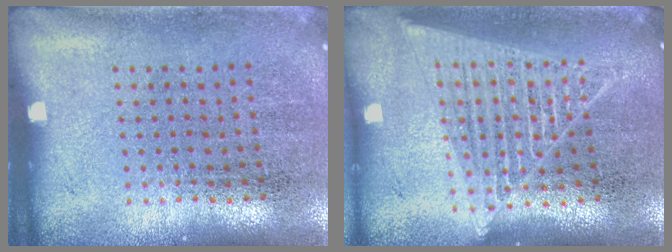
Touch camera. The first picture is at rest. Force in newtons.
{"total": 1.9, "press": 1.7, "slide": 0.8}